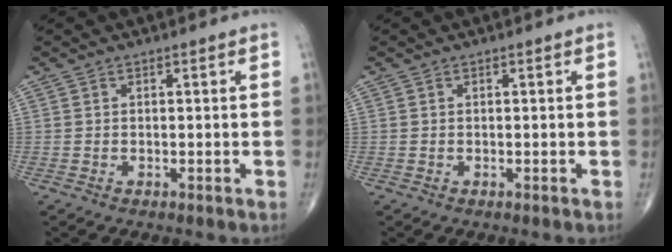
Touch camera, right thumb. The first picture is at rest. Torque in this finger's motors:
{"motor_torque": [0.01, 0.01, 0.00, 0.00, 0.00]}